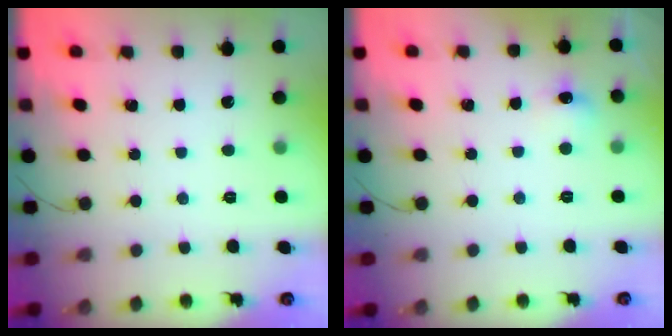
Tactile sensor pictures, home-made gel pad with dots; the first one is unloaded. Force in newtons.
{"total": 5.8, "press": 5.6, "slide": 1.7}